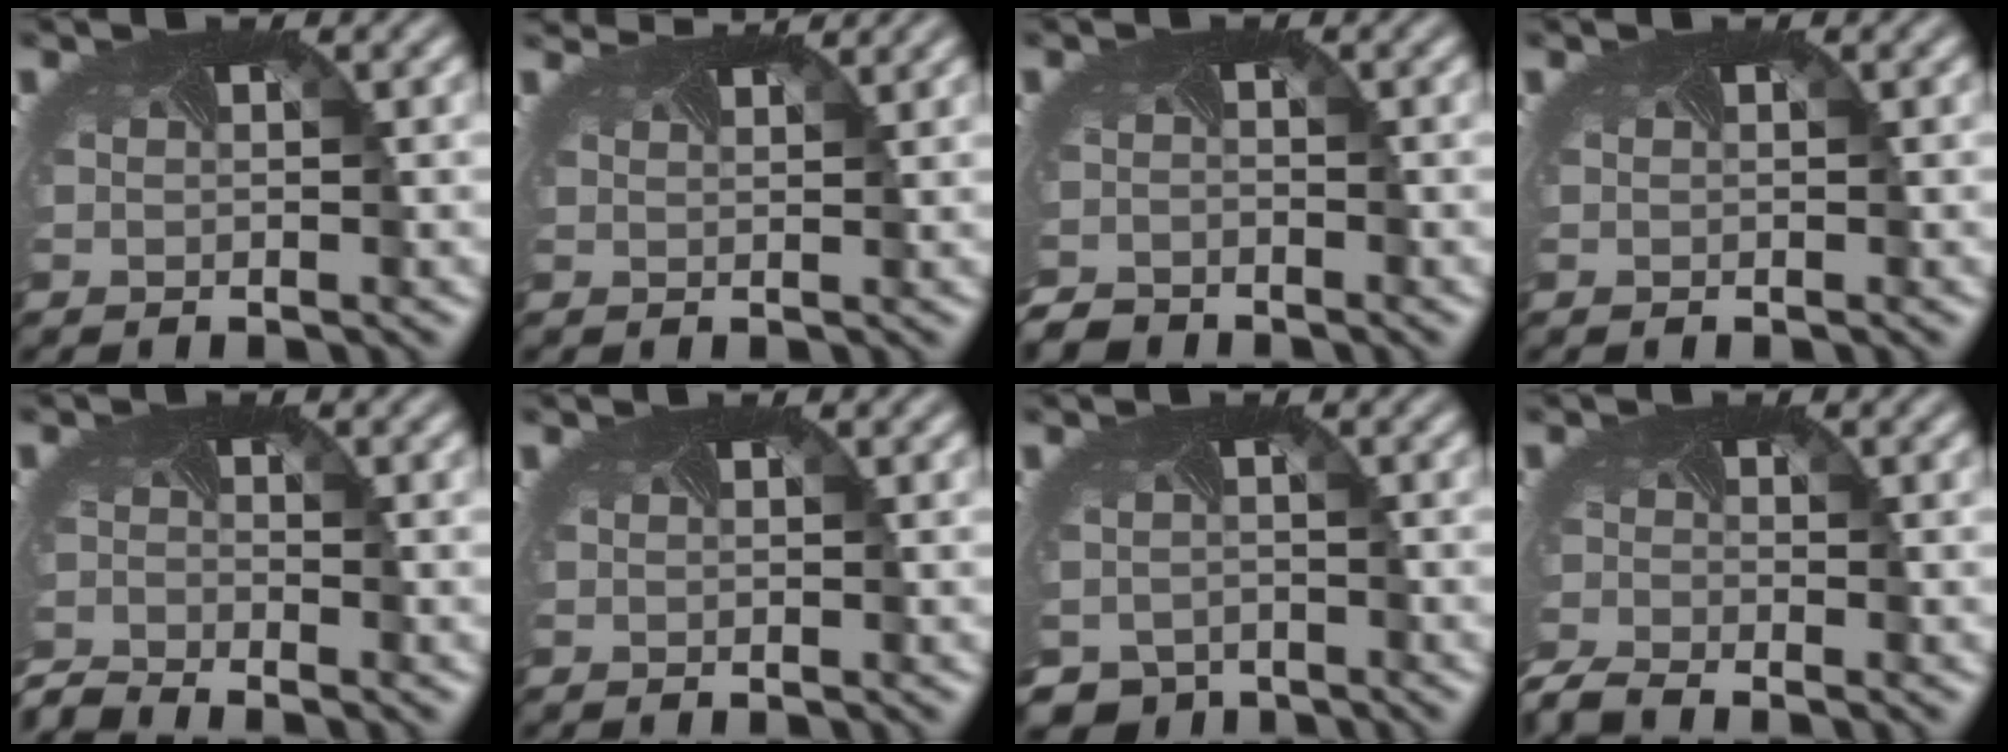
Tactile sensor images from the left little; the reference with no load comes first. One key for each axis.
{"total": 2.1, "fx": 2.1, "fy": -0.1, "fz": 0.3, "tx": -0.011, "ty": 0.004, "tz": 0.027}
{"total": 2.8, "fx": -2.7, "fy": 0.7, "fz": -0.1, "tx": -0.004, "ty": -0.020, "tz": -0.051}
{"total": 0.0}
{"total": 3.6, "fx": -3.6, "fy": 0.0, "fz": 0.1, "tx": -0.015, "ty": -0.026, "tz": -0.075}
{"total": 0.0}
{"total": 4.6, "fx": -3.5, "fy": 2.9, "fz": 0.7, "tx": -0.014, "ty": -0.025, "tz": -0.044}
{"total": 3.5, "fx": -3.4, "fy": 0.4, "fz": 1.0, "tx": -0.032, "ty": -0.027, "tz": -0.070}